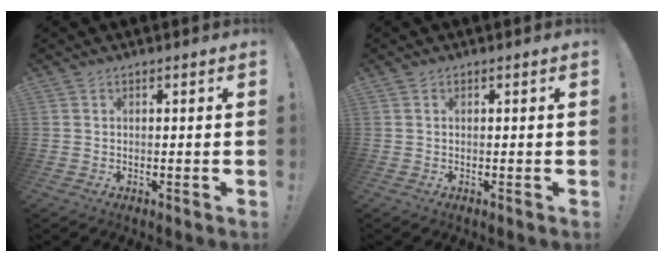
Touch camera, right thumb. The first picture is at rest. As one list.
[{"total": 0.0}]